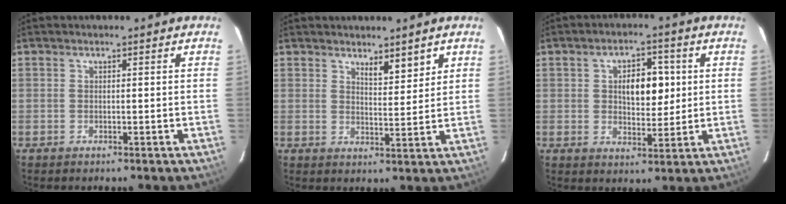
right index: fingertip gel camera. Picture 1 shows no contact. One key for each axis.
{"total": 3.6, "fx": 2.7, "fy": 0.9, "fz": 2.2, "tx": -0.036, "ty": -0.010, "tz": 0.048}
{"total": 7.2, "fx": 1.4, "fy": 3.6, "fz": 6.1, "tx": -0.095, "ty": 0.011, "tz": 0.027}